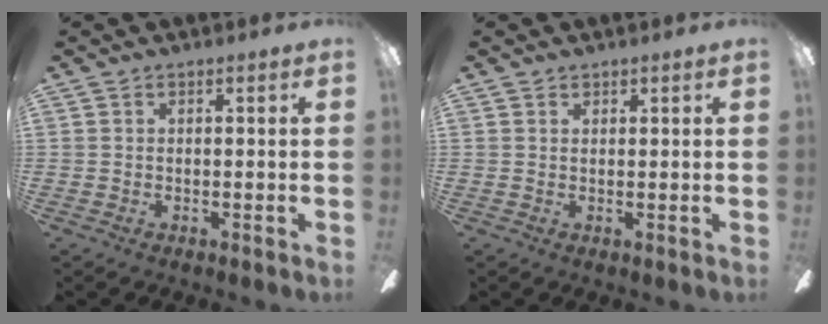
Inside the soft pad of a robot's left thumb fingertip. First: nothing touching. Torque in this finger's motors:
{"motor_torque": [0.18, -0.12, -0.17, 0.03, -0.03]}